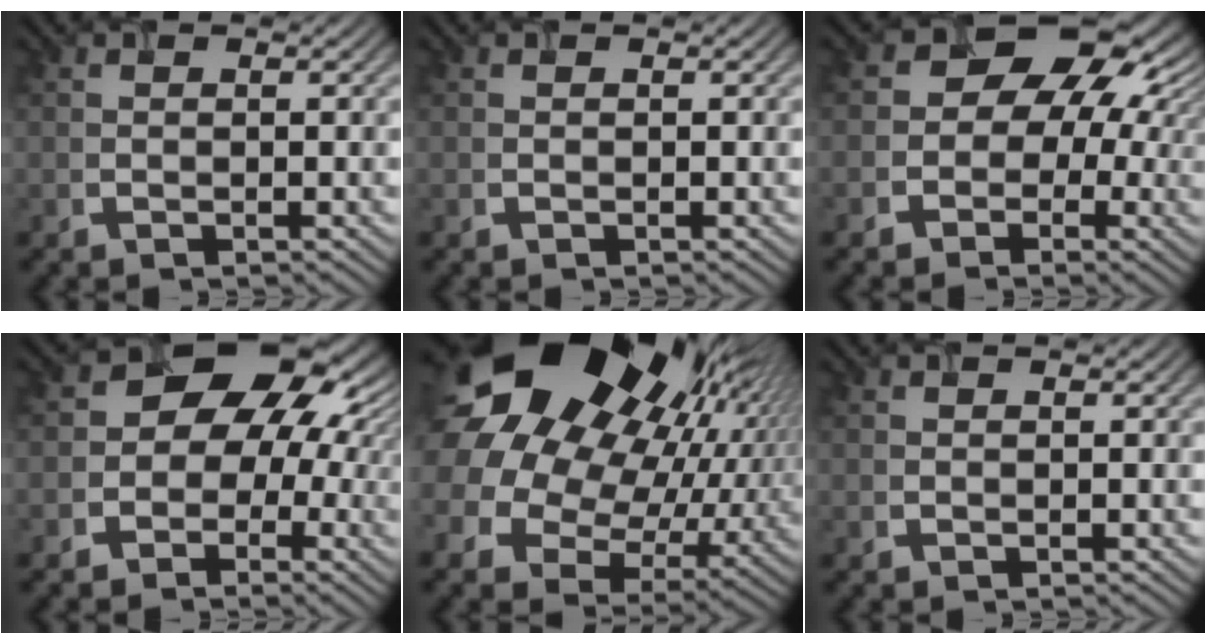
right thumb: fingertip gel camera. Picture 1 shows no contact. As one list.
[{"total": 0.0}, {"total": 10.5, "force": [0.9, 8.6, 5.9], "torque": [-0.068, 0.014, -0.027]}, {"total": 10.0, "force": [-0.1, 8.1, 5.8], "torque": [-0.056, 0.007, -0.040]}, {"total": 23.1, "force": [7.8, 17.3, 13.1], "torque": [-0.311, -0.008, 0.165]}, {"total": 0.0}]